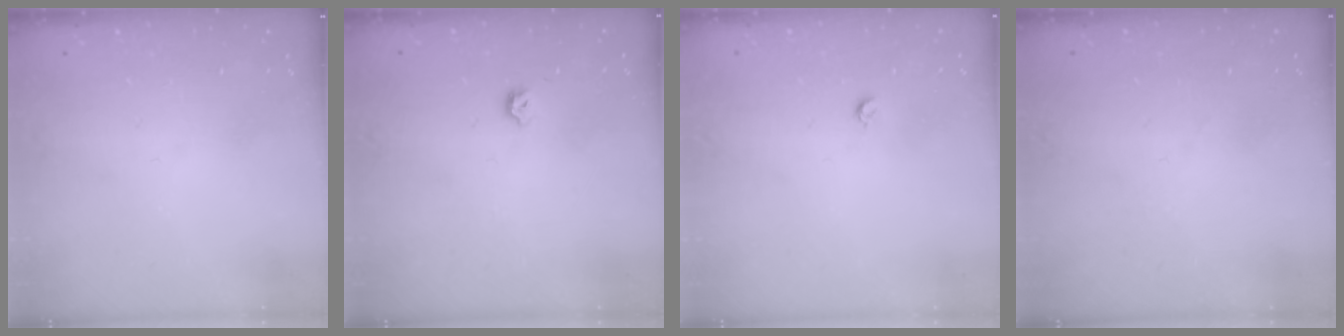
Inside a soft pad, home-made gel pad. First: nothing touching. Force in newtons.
{"total": 3.4, "press": 3.3, "slide": 0.6}
{"total": 3.2, "press": 3.2, "slide": 0.3}
{"total": 1.1, "press": 1.1, "slide": 0.1}